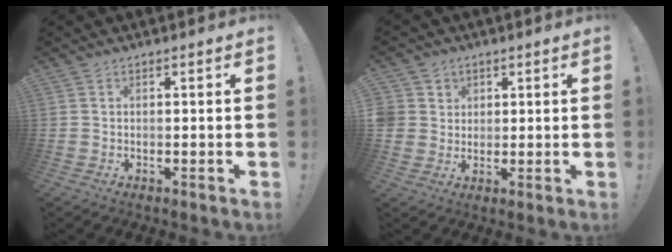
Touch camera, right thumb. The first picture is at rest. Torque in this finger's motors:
{"motor_torque": [0.06, 0.08, 0.20, 0.23, 0.25]}